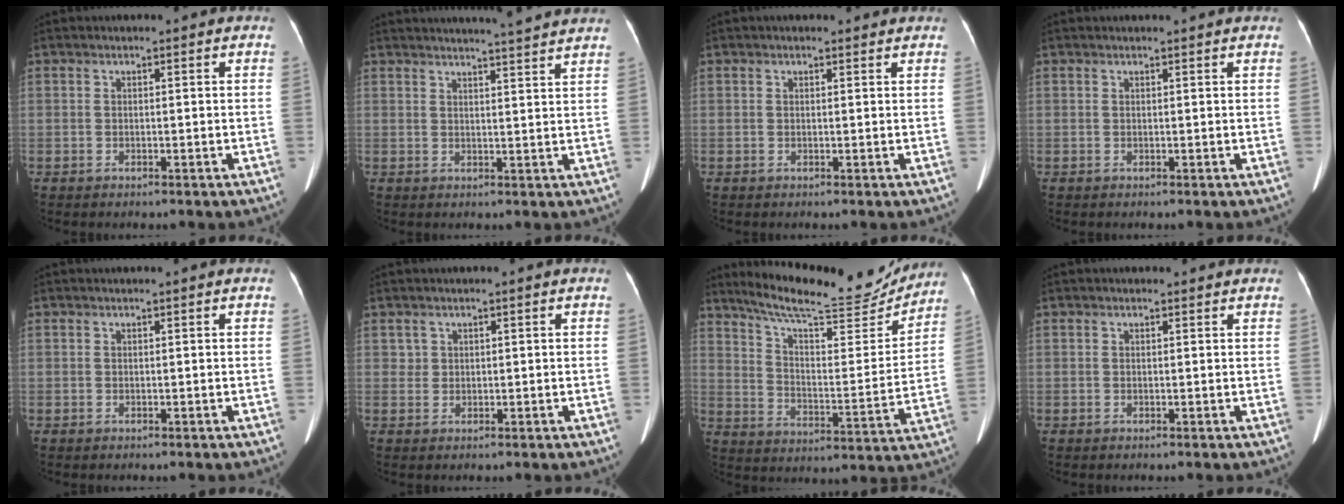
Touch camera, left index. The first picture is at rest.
{"total": 9.9, "force": [9.2, -1.0, 3.3], "torque": [-0.046, 0.002, 0.105]}
{"total": 1.6, "force": [1.5, 0.6, 0.4], "torque": [-0.010, 0.010, 0.015]}
{"total": 1.9, "force": [1.8, 0.0, 0.5], "torque": [-0.007, 0.013, 0.025]}
{"total": 0.0}
{"total": 1.1, "force": [0.5, 0.9, -0.1], "torque": [0.008, 0.002, 0.007]}
{"total": 20.3, "force": [18.5, 3.2, 7.6], "torque": [-0.122, -0.016, 0.265]}
{"total": 0.8, "force": [0.7, 0.3, 0.0], "torque": [-0.009, 0.002, 0.008]}